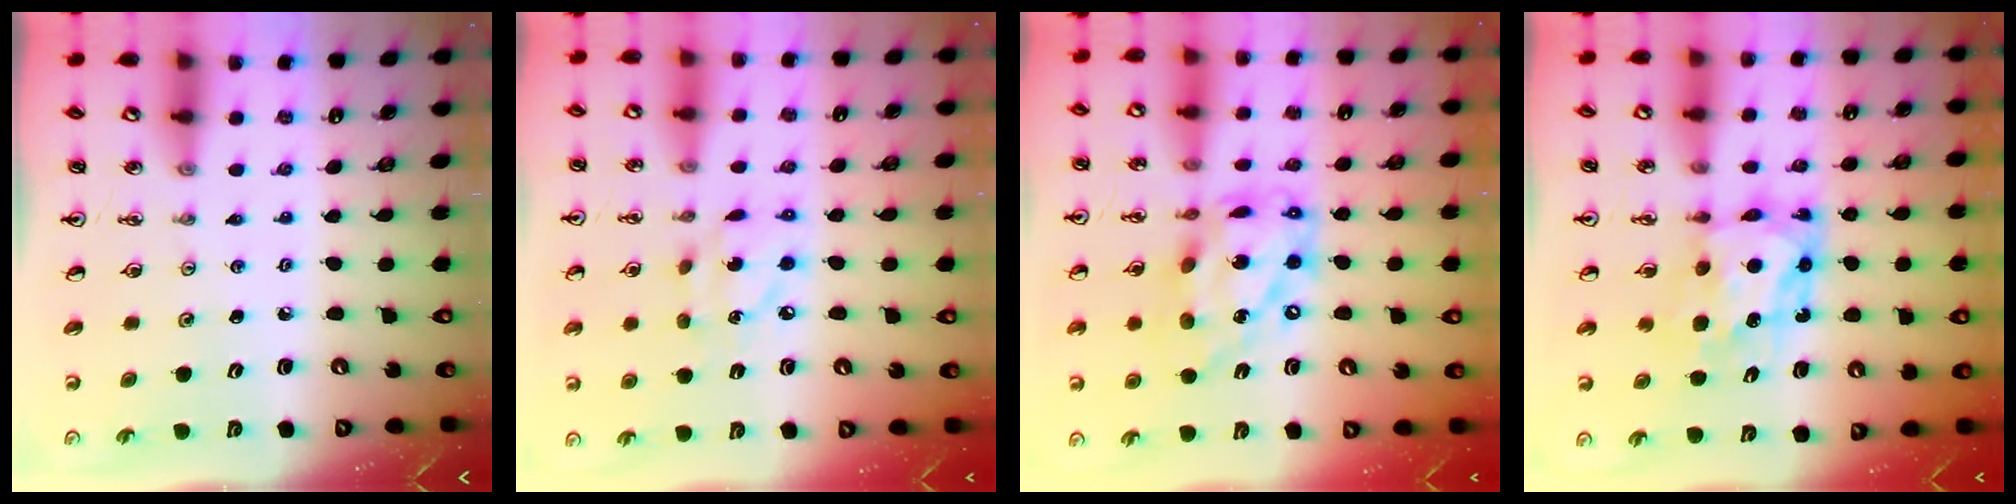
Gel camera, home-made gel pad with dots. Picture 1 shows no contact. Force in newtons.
{"total": 7.9, "press": 7.9, "slide": 0.2}
{"total": 17.5, "press": 17.4, "slide": 1.4}
{"total": 7.6, "press": 7.6, "slide": 0.7}